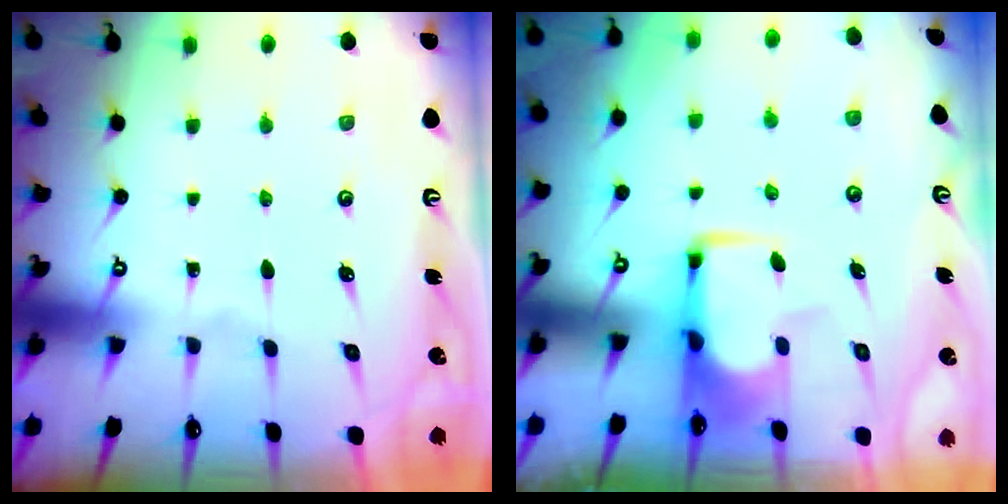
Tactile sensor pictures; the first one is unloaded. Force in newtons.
{"total": 1.5, "press": 1.5, "slide": 0.4}